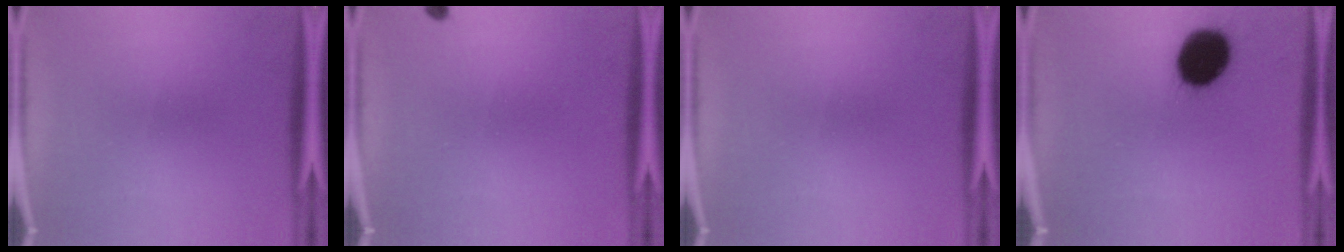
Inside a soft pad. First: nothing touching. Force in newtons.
{"total": 0.8}
{"total": 0.0}
{"total": 18.6}